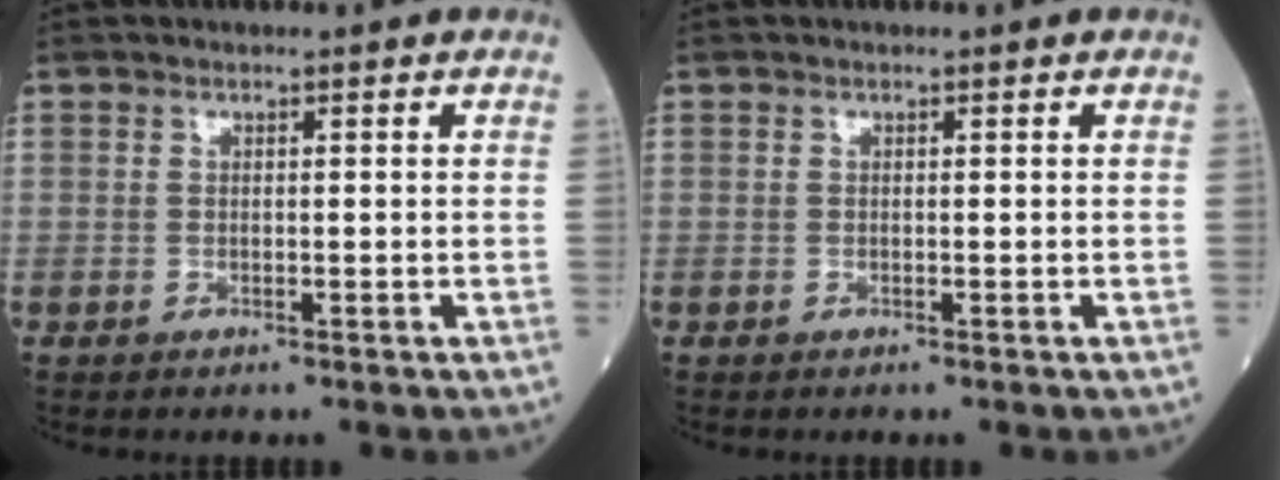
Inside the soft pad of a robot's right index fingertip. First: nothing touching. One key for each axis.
{"total": 0.0}